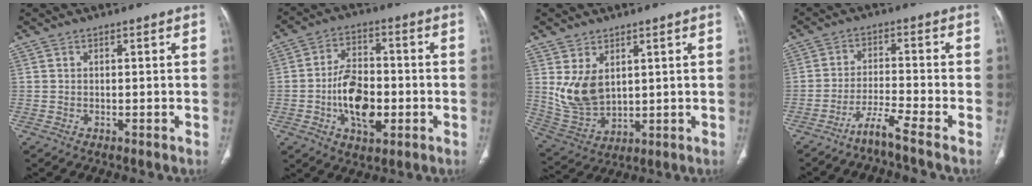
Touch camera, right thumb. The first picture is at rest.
{"total": 12.2, "force": [-2.6, 7.1, 9.5], "torque": [-0.143, 0.018, -0.043]}
{"total": 9.5, "force": [2.8, 6.2, 6.6], "torque": [-0.122, -0.020, 0.078]}
{"total": 5.1, "force": [-4.1, -1.0, 2.8], "torque": [-0.065, 0.014, -0.088]}